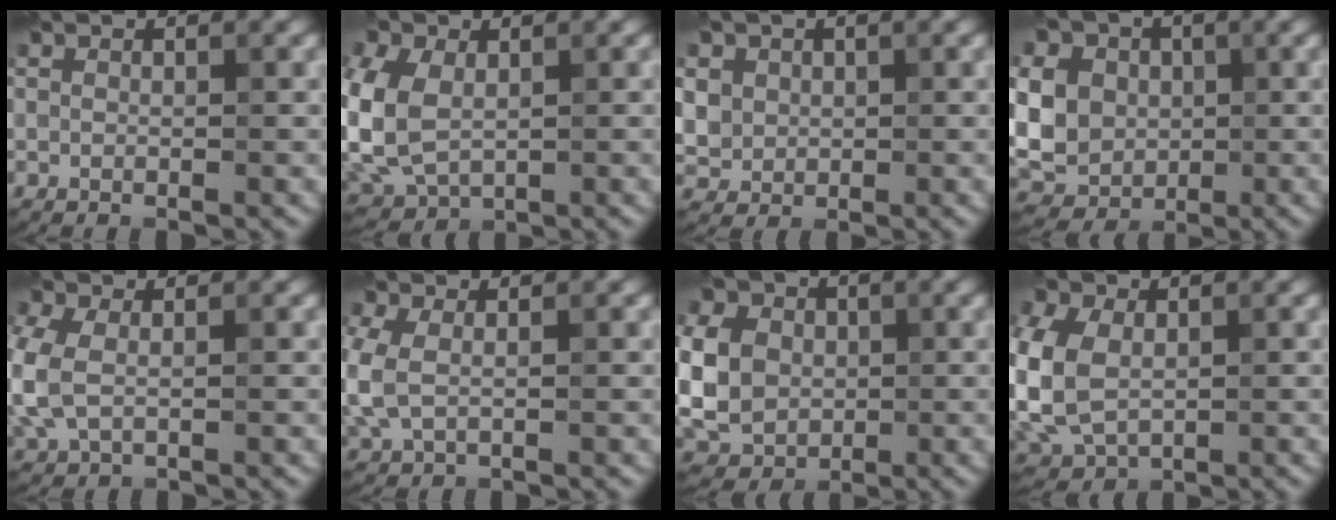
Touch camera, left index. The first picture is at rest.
{"total": 8.8, "force": [0.2, 6.3, 6.2], "torque": [-0.165, -0.013, 0.009]}
{"total": 5.4, "force": [1.7, 4.6, 2.2], "torque": [-0.068, 0.015, 0.026]}
{"total": 13.2, "force": [2.5, 11.1, 6.7], "torque": [-0.157, 0.020, 0.024]}
{"total": 4.6, "force": [-0.7, 3.1, 3.3], "torque": [-0.100, -0.011, -0.011]}
{"total": 3.8, "force": [-0.5, 2.5, 2.8], "torque": [-0.084, -0.010, -0.006]}
{"total": 11.2, "force": [0.6, 9.4, 6.1], "torque": [-0.145, 0.008, -0.019]}
{"total": 11.9, "force": [-0.1, 8.7, 8.1], "torque": [-0.177, -0.007, -0.009]}